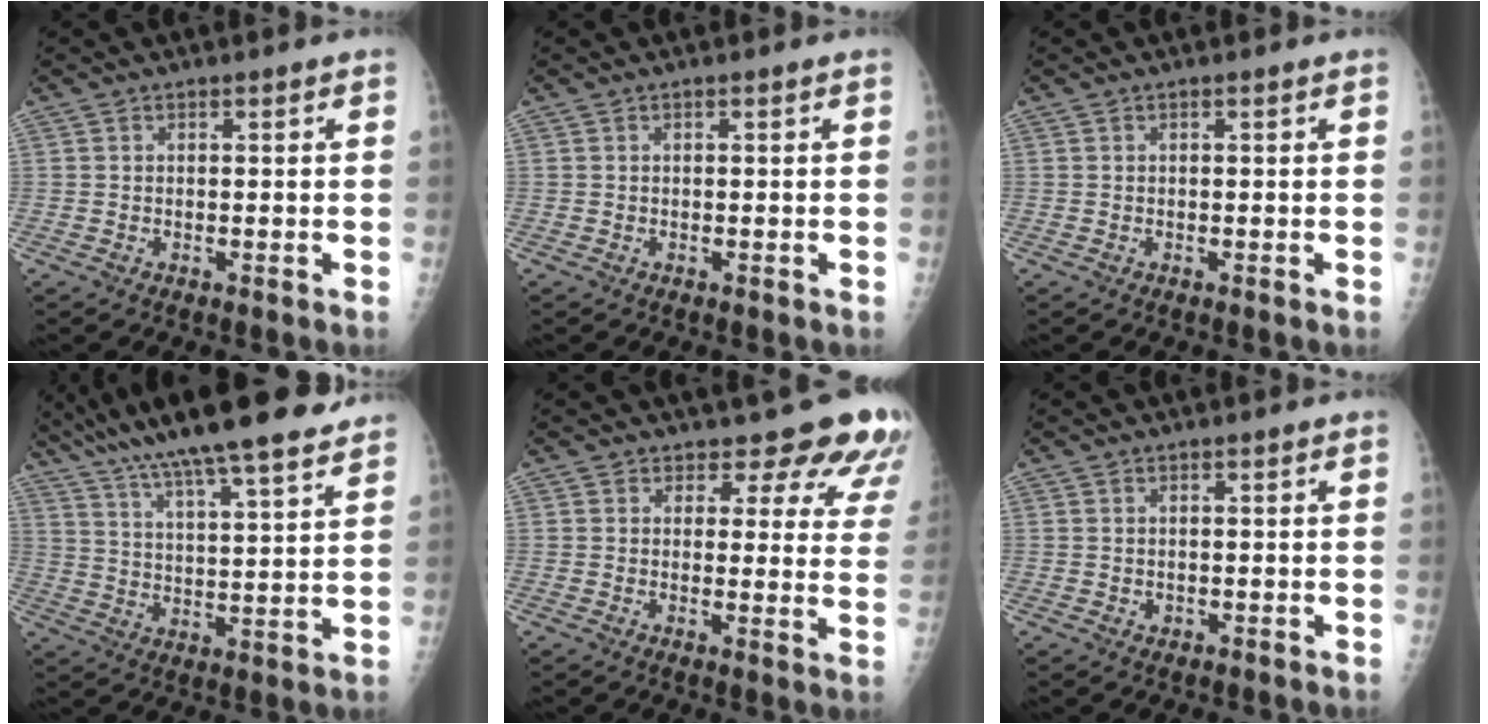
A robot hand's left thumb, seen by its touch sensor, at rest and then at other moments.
{"total": 0.0}
{"total": 0.0}
{"total": 20.6, "force": [16.0, 3.4, 12.5], "torque": [-0.198, -0.036, 0.257]}
{"total": 11.6, "force": [10.4, 4.5, 2.4], "torque": [0.024, -0.074, 0.092]}
{"total": 0.8, "force": [0.1, 0.7, 0.2], "torque": [0.001, 0.000, 0.002]}